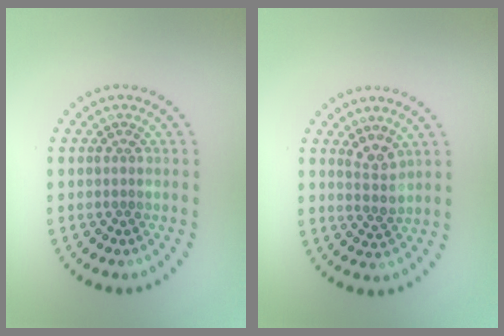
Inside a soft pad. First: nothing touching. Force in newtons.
{"total": 2.0, "press": 1.6, "slide": 1.2}